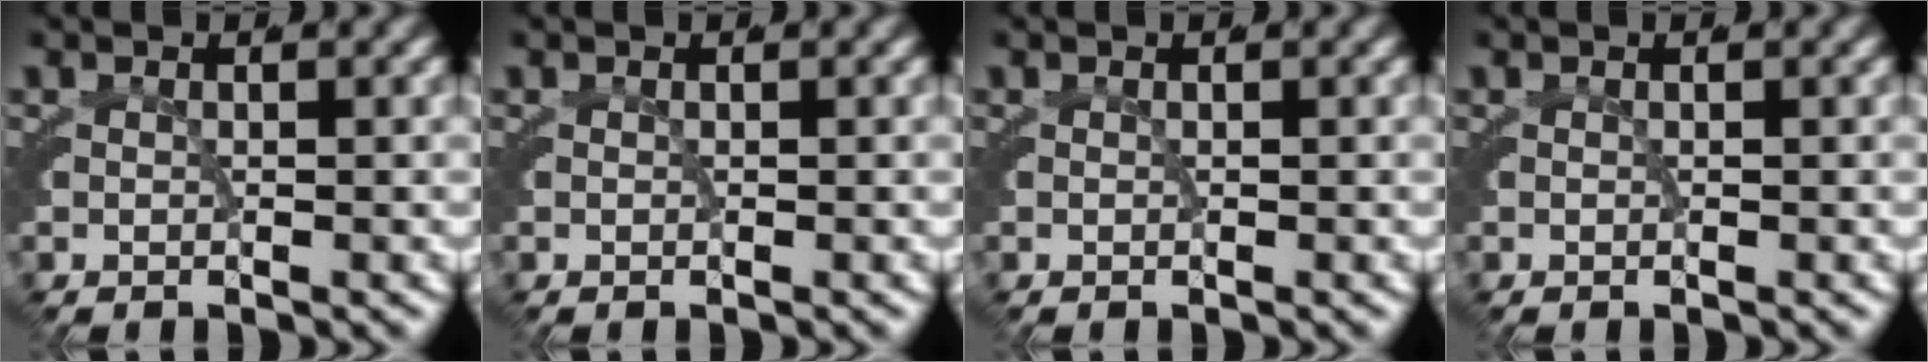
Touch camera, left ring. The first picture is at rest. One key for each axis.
{"total": 0.0}
{"total": 0.0}
{"total": 0.0}